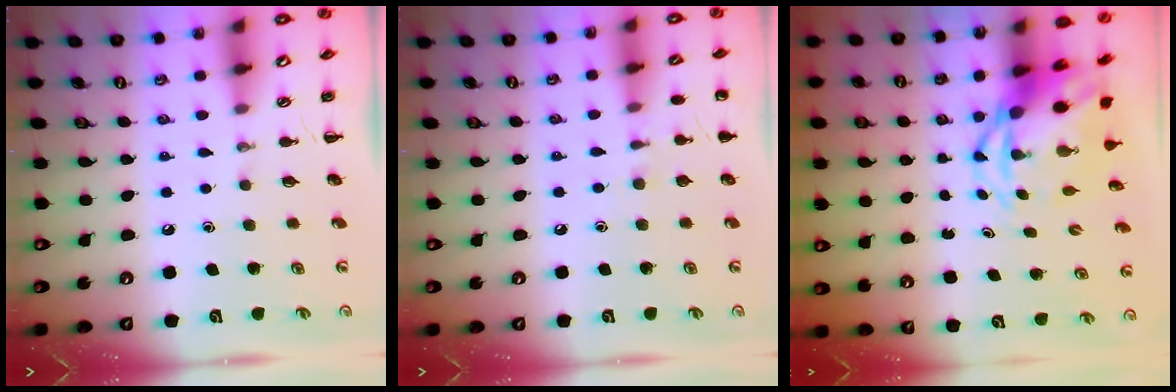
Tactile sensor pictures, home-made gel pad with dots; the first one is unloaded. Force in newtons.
{"total": 4.8, "press": 4.5, "slide": 1.5}
{"total": 7.4, "press": 7.1, "slide": 2.1}